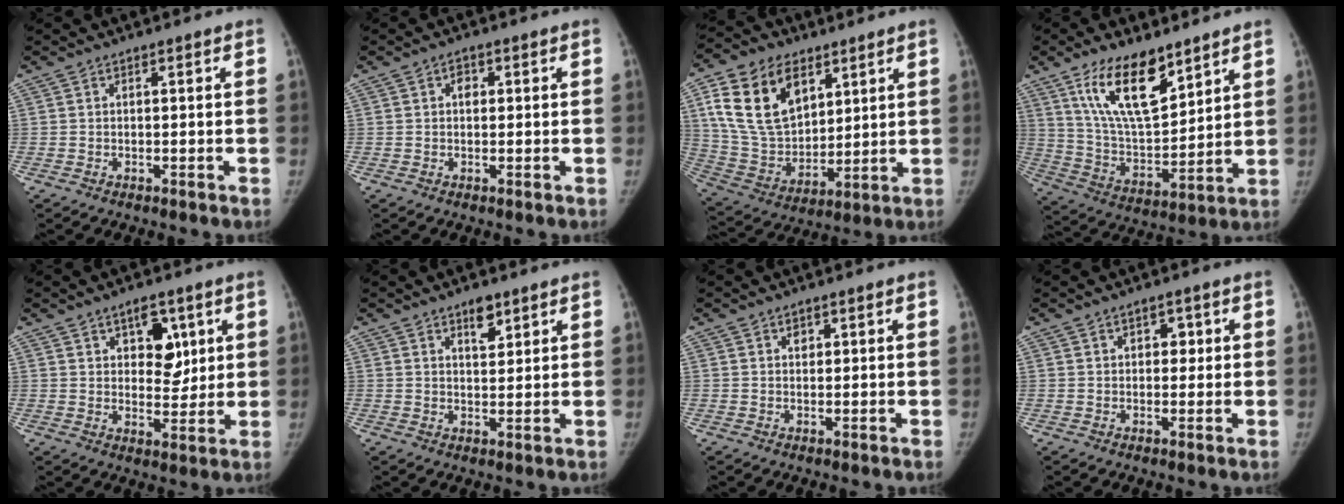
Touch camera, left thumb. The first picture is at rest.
{"total": 1.8, "force": [0.5, 1.3, 1.2], "torque": [-0.010, 0.003, 0.003]}
{"total": 19.6, "force": [8.5, 12.6, 12.4], "torque": [-0.205, -0.029, 0.169]}
{"total": 16.3, "force": [10.1, 6.7, 10.9], "torque": [-0.160, -0.059, 0.197]}
{"total": 8.1, "force": [3.5, 4.9, 5.4], "torque": [-0.045, -0.020, 0.054]}
{"total": 4.1, "force": [2.7, 1.9, 2.4], "torque": [-0.021, -0.017, 0.044]}
{"total": 1.4, "force": [0.7, 1.0, 0.6], "torque": [0.000, -0.002, 0.010]}
{"total": 2.8, "force": [0.9, 2.0, 1.7], "torque": [-0.004, 0.000, 0.010]}